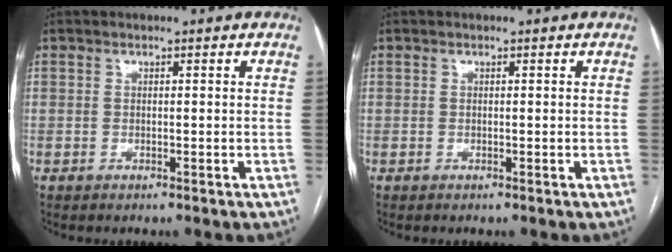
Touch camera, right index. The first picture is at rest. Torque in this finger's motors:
{"motor_torque": [0.00, 0.00, 0.00, 0.00]}